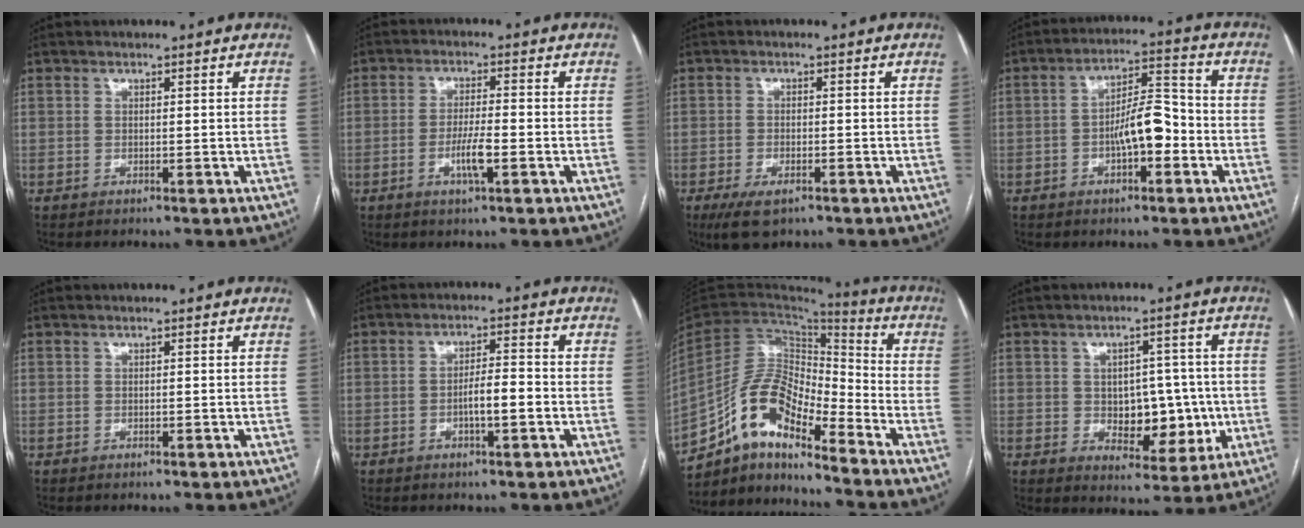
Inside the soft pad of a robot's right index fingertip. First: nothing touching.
{"total": 4.6, "force": [-1.7, 0.4, 4.3], "torque": [-0.082, -0.004, -0.032]}
{"total": 4.8, "force": [-3.1, 2.0, 3.2], "torque": [-0.064, -0.007, -0.048]}
{"total": 7.9, "force": [-2.2, 2.6, 7.1], "torque": [-0.122, 0.022, -0.037]}
{"total": 0.0}
{"total": 4.4, "force": [-1.4, 0.7, 4.2], "torque": [-0.072, 0.007, -0.022]}
{"total": 13.2, "force": [-9.5, 3.8, 8.4], "torque": [-0.159, 0.033, -0.173]}
{"total": 9.0, "force": [-0.8, 5.6, 7.0], "torque": [-0.084, 0.016, 0.001]}